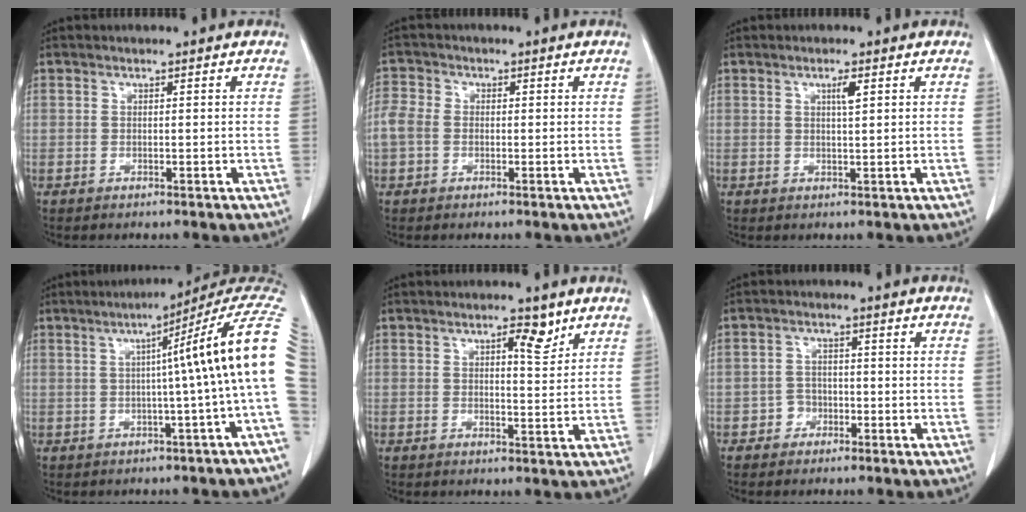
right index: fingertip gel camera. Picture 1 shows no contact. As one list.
[{"total": 4.2, "force": [-0.4, 3.4, 2.4], "torque": [-0.071, 0.019, -0.011]}, {"total": 1.8, "force": [0.8, 0.1, 1.6], "torque": [-0.030, -0.002, 0.013]}, {"total": 12.5, "force": [1.4, -1.9, 12.3], "torque": [-0.140, 0.032, 0.009]}, {"total": 3.6, "force": [2.3, 1.1, 2.6], "torque": [-0.035, -0.005, 0.031]}, {"total": 2.4, "force": [-1.3, 2.0, 0.4], "torque": [-0.001, 0.011, -0.027]}]